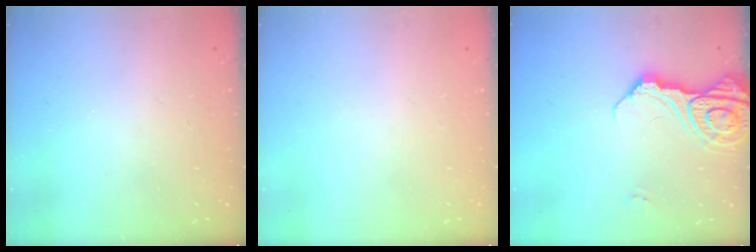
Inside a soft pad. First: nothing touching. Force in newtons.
{"total": 0.0}
{"total": 13.1, "press": 13.0, "slide": 1.3}